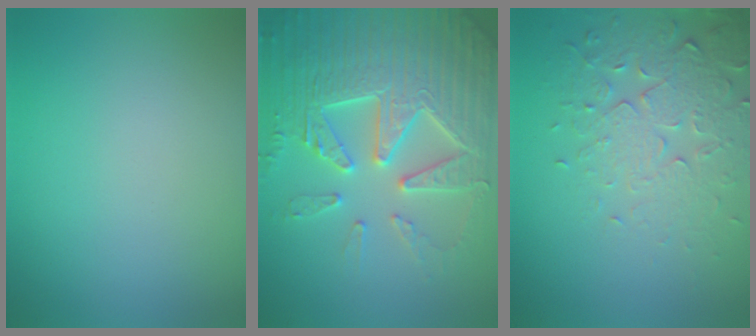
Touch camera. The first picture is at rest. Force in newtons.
{"total": 7.7, "press": 7.6, "slide": 1.5}
{"total": 4.2, "press": 4.2, "slide": 0.5}